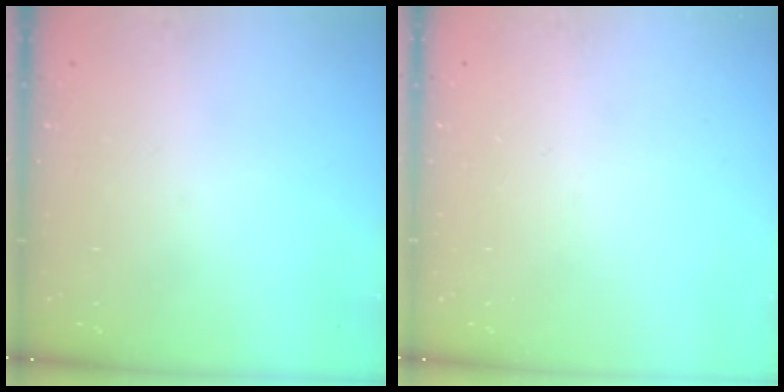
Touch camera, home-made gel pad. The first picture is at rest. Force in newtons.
{"total": 0.0}